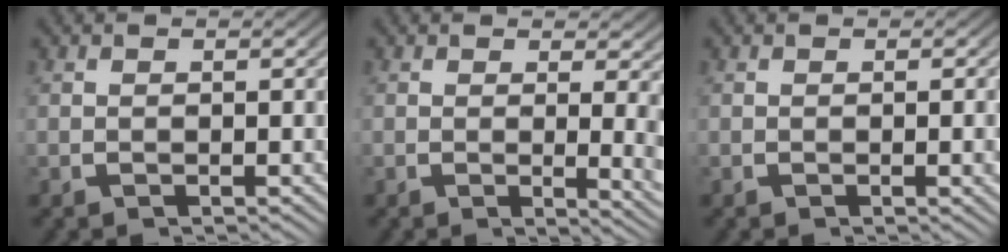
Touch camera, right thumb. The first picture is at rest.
{"total": 3.3, "force": [0.2, 1.0, 3.2], "torque": [-0.038, -0.017, 0.006]}
{"total": 1.1, "force": [-0.1, -0.1, 1.1], "torque": [-0.015, 0.002, -0.001]}